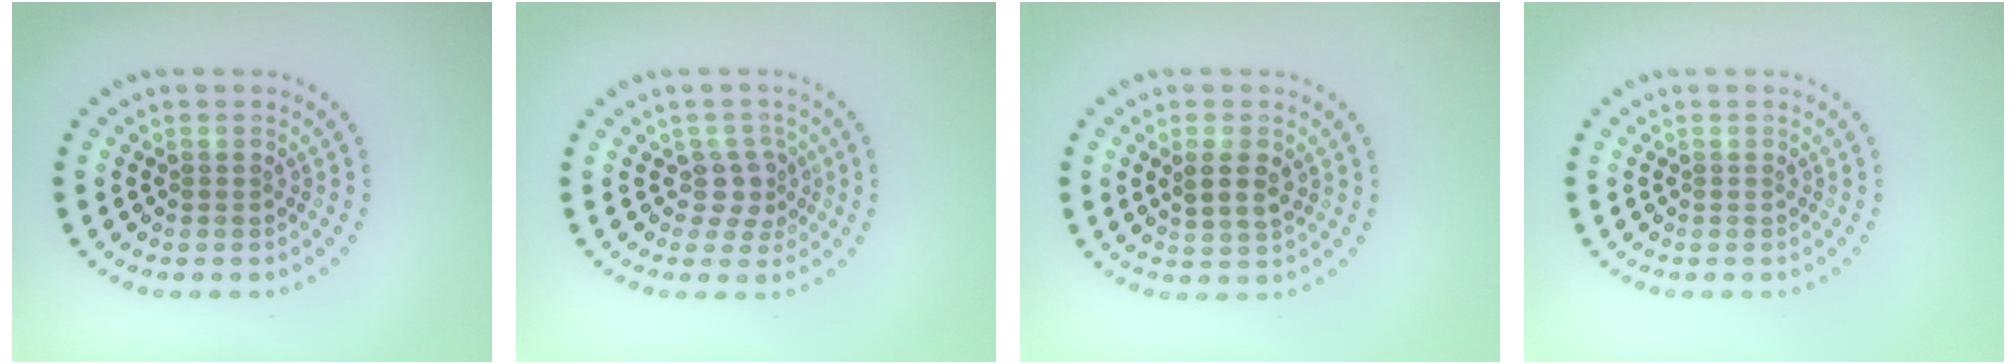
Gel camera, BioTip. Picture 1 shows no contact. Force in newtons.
{"total": 2.3, "press": 1.7, "slide": 1.6}
{"total": 2.4, "press": 2.3, "slide": 0.7}
{"total": 0.0}